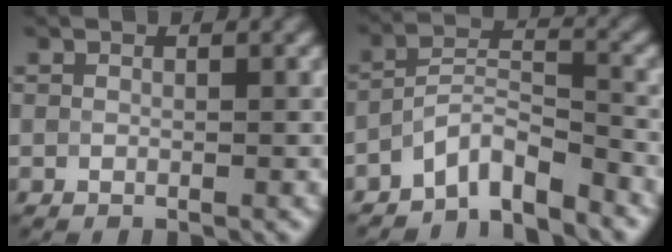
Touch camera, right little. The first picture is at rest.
{"total": 4.8, "force": [-3.8, 1.3, 2.5], "torque": [-0.035, 0.006, -0.075]}